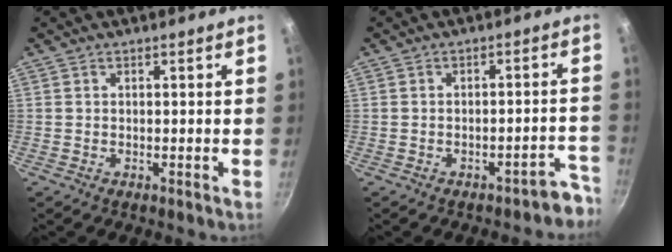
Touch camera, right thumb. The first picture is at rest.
{"total": 5.9, "force": [-4.3, 2.4, 3.4], "torque": [-0.005, 0.056, -0.039]}